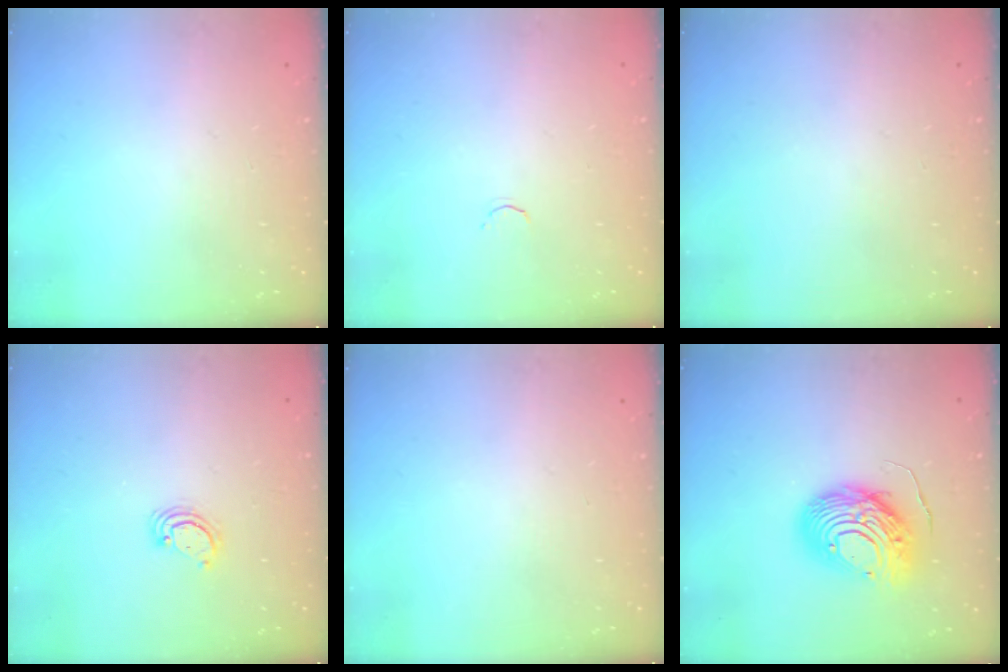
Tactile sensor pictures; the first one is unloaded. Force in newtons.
{"total": 1.7, "press": 1.6, "slide": 0.5}
{"total": 0.0}
{"total": 2.6, "press": 2.6, "slide": 0.3}
{"total": 0.0}
{"total": 12.9, "press": 12.8, "slide": 1.3}